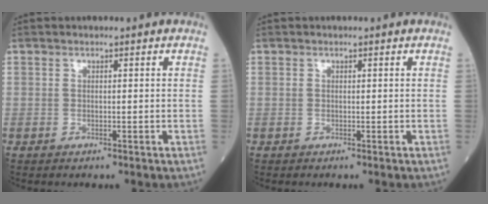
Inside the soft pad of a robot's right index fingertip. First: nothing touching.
{"total": 0.0}